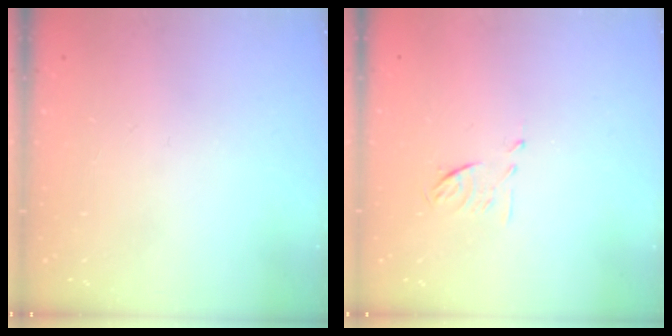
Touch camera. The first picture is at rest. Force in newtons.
{"total": 5.1, "press": 5.0, "slide": 1.1}